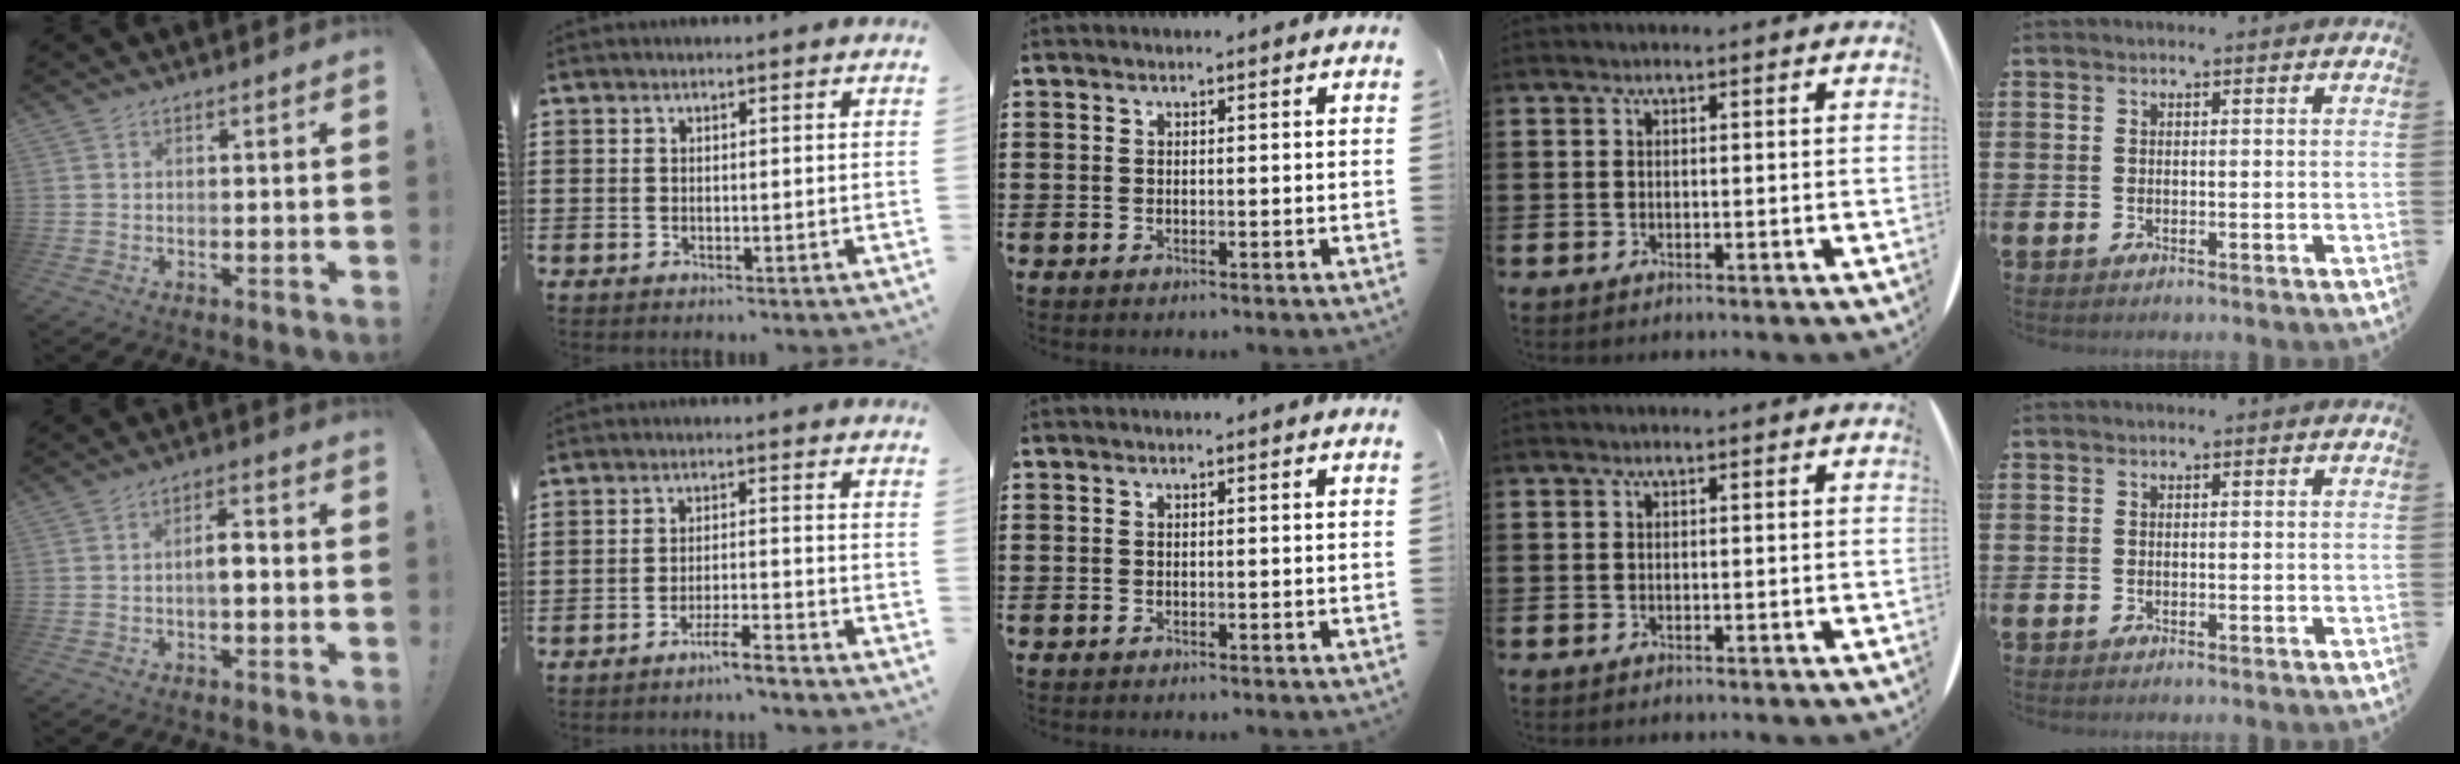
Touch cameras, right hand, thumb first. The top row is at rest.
{"thumb": {"total": 5.0, "force": [-1.0, 2.1, 4.5], "torque": [-0.065, 0.009, -0.023]}, "index": {"total": 3.9, "force": [-3.5, -0.3, 1.8], "torque": [-0.037, -0.004, -0.068]}}